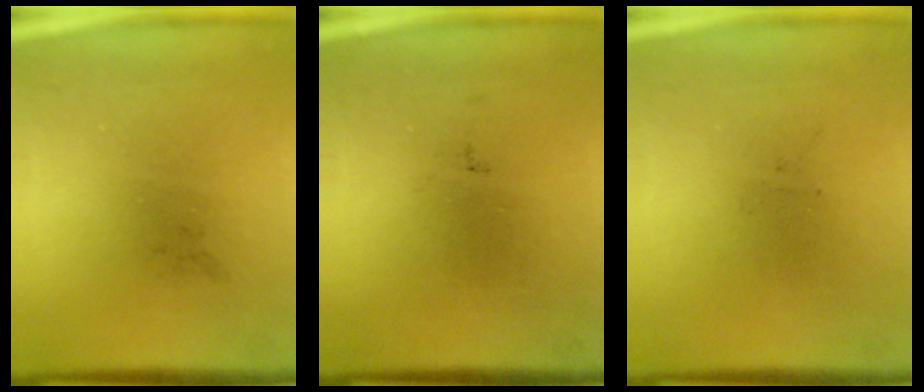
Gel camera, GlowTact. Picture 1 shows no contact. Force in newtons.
{"total": 0.0}
{"total": 0.0}